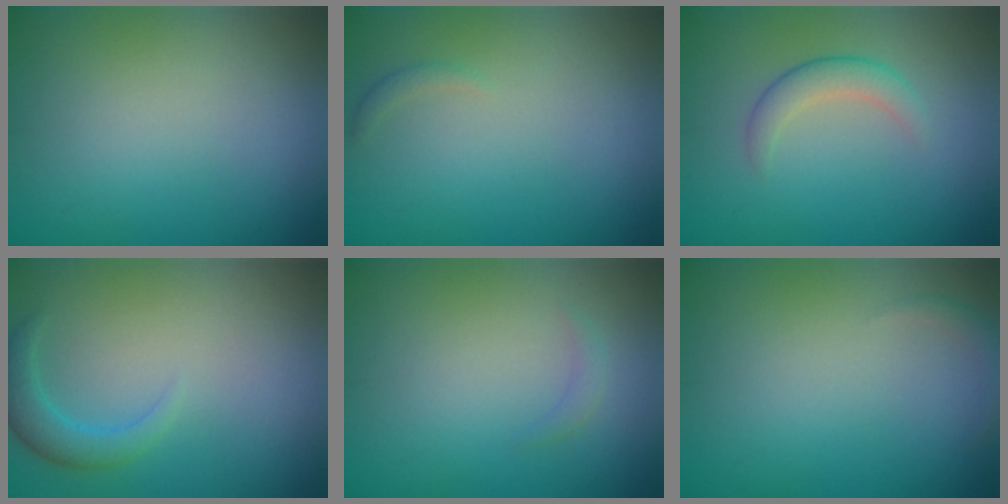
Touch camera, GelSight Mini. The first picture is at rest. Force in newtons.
{"total": 0.6, "press": 0.6, "slide": 0.0}
{"total": 2.3, "press": 2.3, "slide": 0.1}
{"total": 2.4, "press": 2.4, "slide": 0.1}
{"total": 0.7, "press": 0.7, "slide": 0.1}
{"total": 0.9, "press": 0.9, "slide": 0.1}